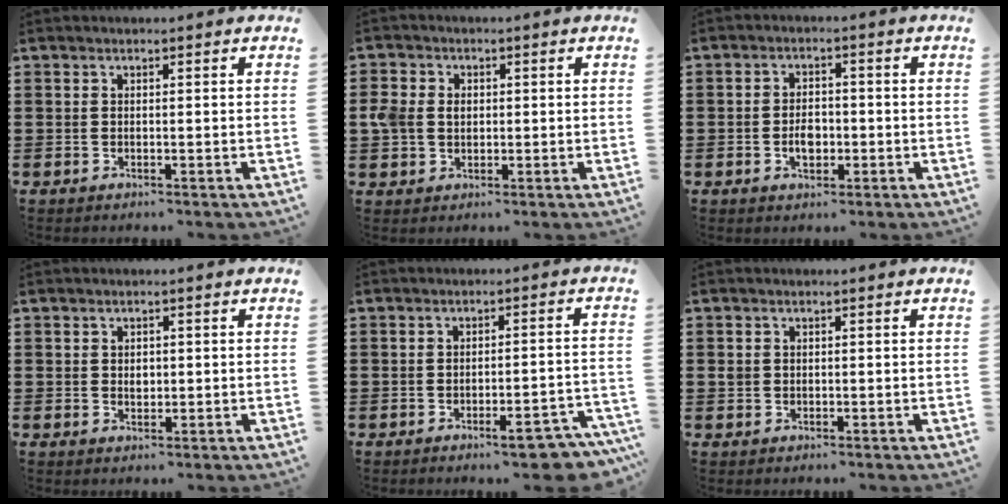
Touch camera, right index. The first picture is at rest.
{"total": 3.9, "force": [0.2, 3.3, 2.1], "torque": [-0.066, 0.007, -0.004]}
{"total": 3.5, "force": [-0.9, 2.2, 2.6], "torque": [-0.033, -0.005, -0.018]}
{"total": 1.4, "force": [0.3, 0.9, 1.0], "torque": [-0.020, 0.005, 0.004]}
{"total": 5.4, "force": [-3.9, 0.7, 3.7], "torque": [-0.056, -0.005, -0.066]}
{"total": 1.1, "force": [0.1, 1.0, 0.4], "torque": [-0.010, 0.006, 0.002]}